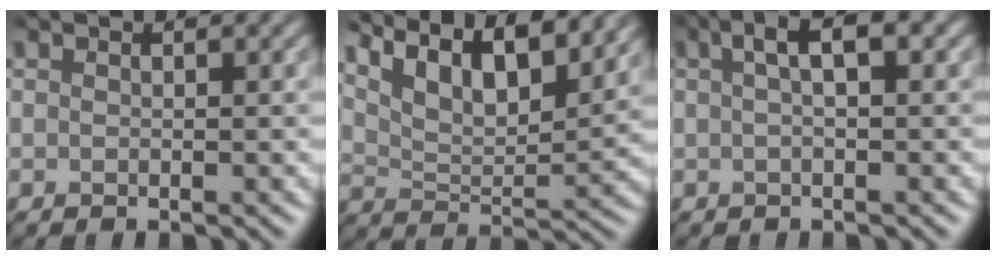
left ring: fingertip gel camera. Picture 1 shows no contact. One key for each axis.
{"total": 8.6, "fx": 6.0, "fy": 2.9, "fz": 5.4, "tx": -0.094, "ty": 0.011, "tz": 0.087}
{"total": 2.8, "fx": 0.8, "fy": 0.4, "fz": 2.6, "tx": -0.043, "ty": 0.010, "tz": 0.011}